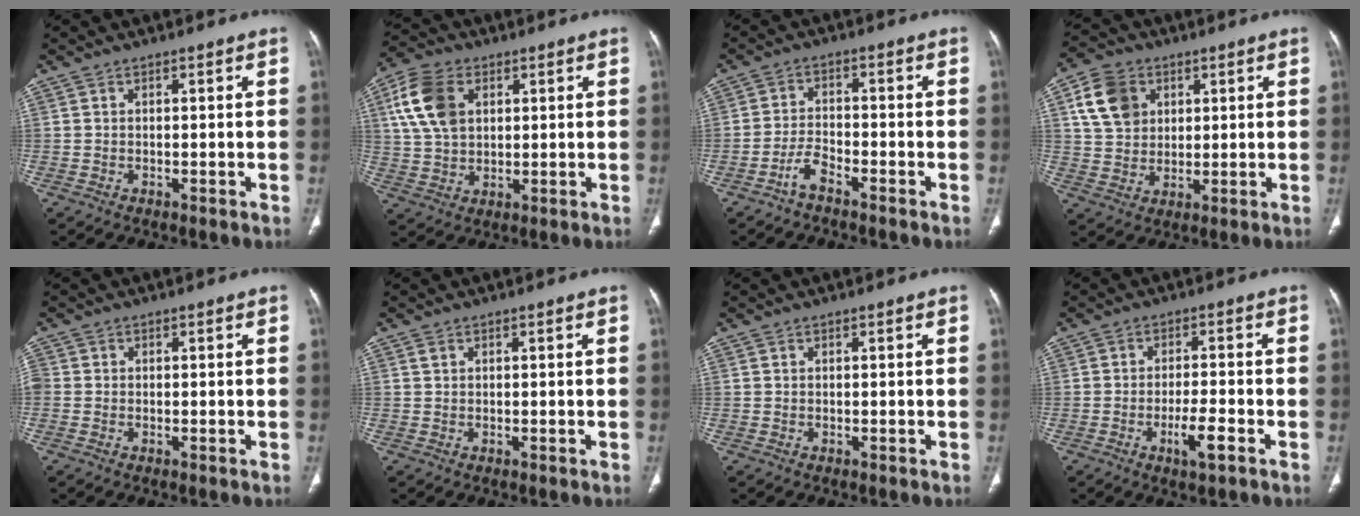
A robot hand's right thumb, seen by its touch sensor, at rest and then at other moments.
{"total": 11.3, "force": [3.6, 7.6, 7.6], "torque": [-0.142, 0.003, 0.071]}
{"total": 3.7, "force": [-2.9, 1.1, 2.1], "torque": [-0.045, 0.024, -0.057]}
{"total": 10.0, "force": [3.6, 7.9, 4.9], "torque": [-0.068, -0.004, 0.071]}
{"total": 1.6, "force": [-0.3, 1.2, 1.0], "torque": [-0.033, 0.000, -0.012]}
{"total": 0.6, "force": [0.4, 0.4, 0.3], "torque": [-0.005, 0.007, 0.008]}
{"total": 0.0}
{"total": 5.2, "force": [-2.4, 1.1, 4.5], "torque": [-0.083, 0.006, -0.043]}